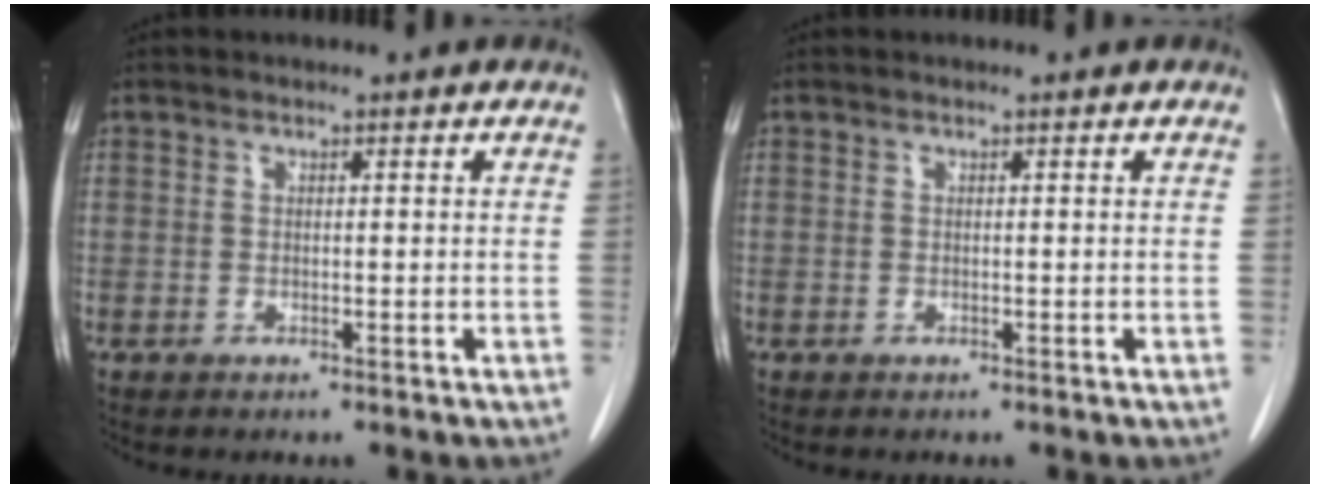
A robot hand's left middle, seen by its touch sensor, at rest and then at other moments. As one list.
[{"total": 0.0}]